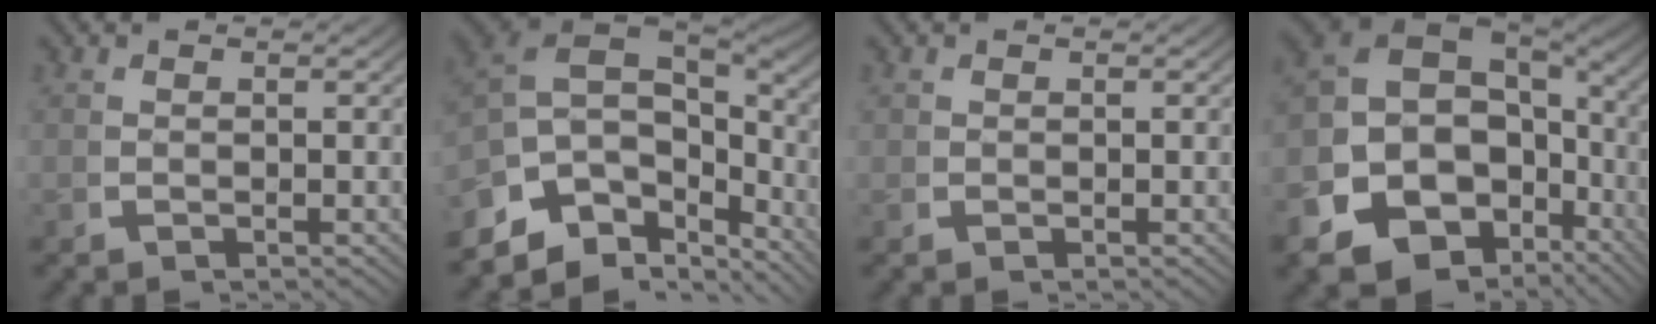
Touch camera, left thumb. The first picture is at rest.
{"total": 12.1, "force": [-1.1, 7.9, 9.1], "torque": [-0.198, -0.036, 0.001]}
{"total": 0.5, "force": [0.2, 0.5, 0.0], "torque": [-0.002, -0.004, 0.004]}
{"total": 17.5, "force": [-2.9, 13.3, 11.0], "torque": [-0.231, -0.061, -0.031]}